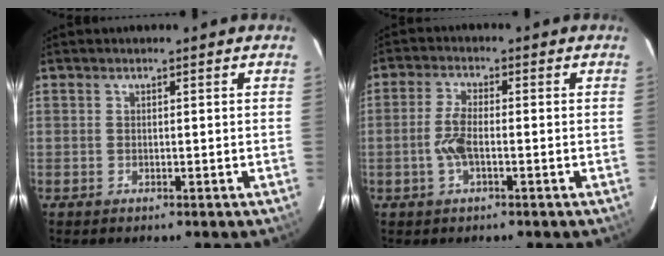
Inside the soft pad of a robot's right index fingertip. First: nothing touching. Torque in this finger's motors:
{"motor_torque": [0.91, -0.09, 0.38, 0.12]}